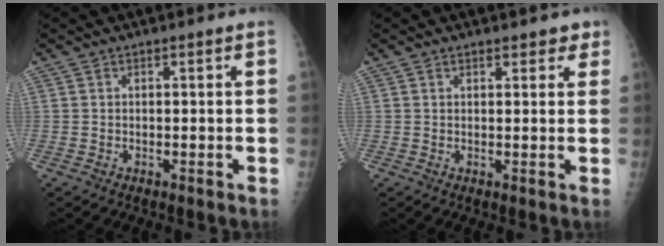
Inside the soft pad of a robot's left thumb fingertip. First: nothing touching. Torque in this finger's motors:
{"motor_torque": [-0.19, -0.03, -0.32, 0.00, 0.04]}